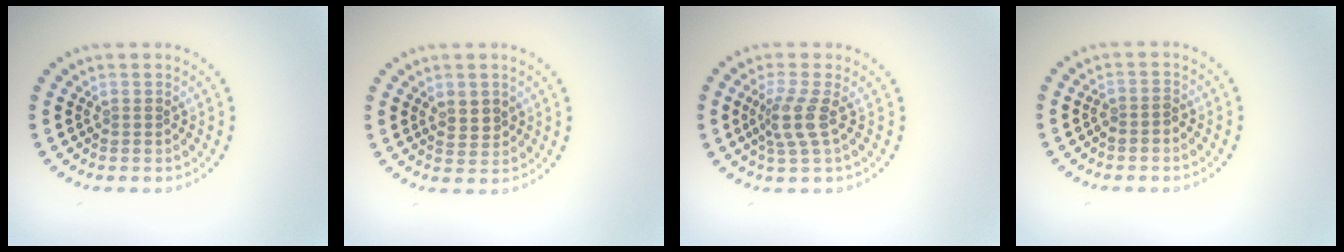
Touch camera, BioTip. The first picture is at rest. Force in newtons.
{"total": 1.5, "press": 1.4, "slide": 0.5}
{"total": 2.7, "press": 2.0, "slide": 1.8}
{"total": 1.4, "press": 1.1, "slide": 0.9}